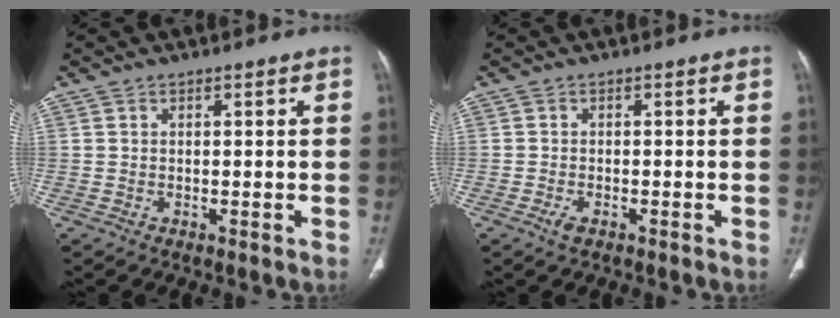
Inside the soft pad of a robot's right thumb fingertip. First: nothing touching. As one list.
[{"total": 1.4, "force": [-0.8, 0.7, 1.0], "torque": [-0.025, 0.002, -0.017]}]